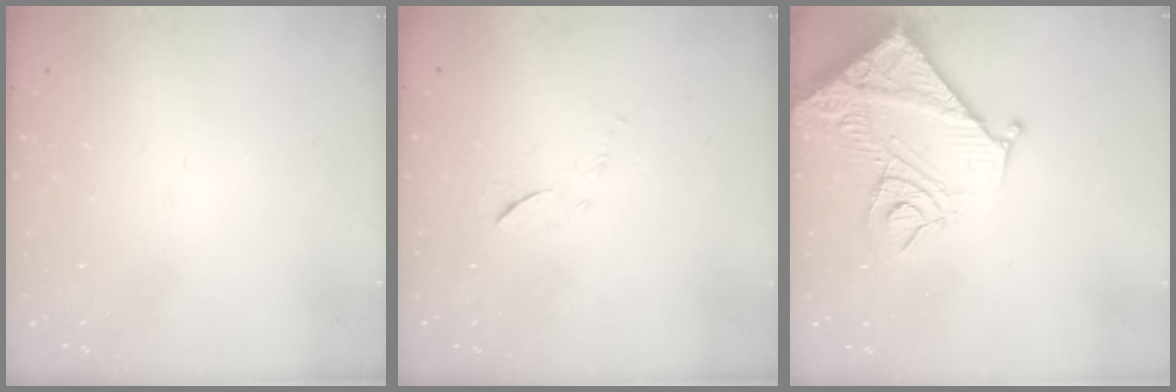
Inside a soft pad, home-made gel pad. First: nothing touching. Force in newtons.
{"total": 5.3, "press": 5.2, "slide": 0.4}
{"total": 16.5, "press": 16.4, "slide": 2.0}